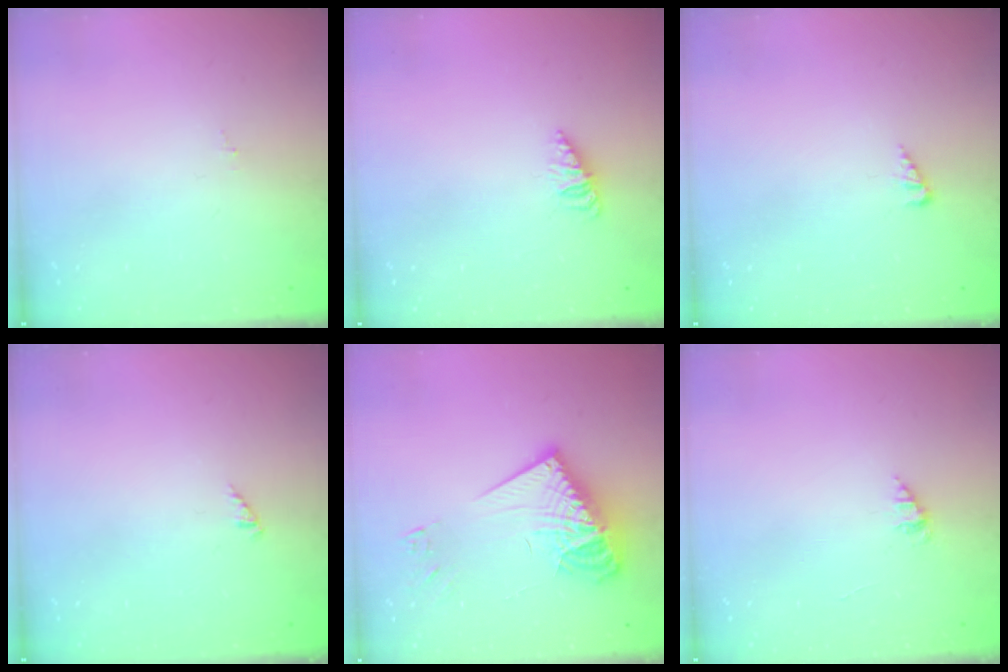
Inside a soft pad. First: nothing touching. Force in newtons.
{"total": 1.8, "press": 1.8, "slide": 0.4}
{"total": 2.6, "press": 2.6, "slide": 0.2}
{"total": 0.0}
{"total": 16.4, "press": 16.4, "slide": 1.2}
{"total": 1.7, "press": 1.7, "slide": 0.2}